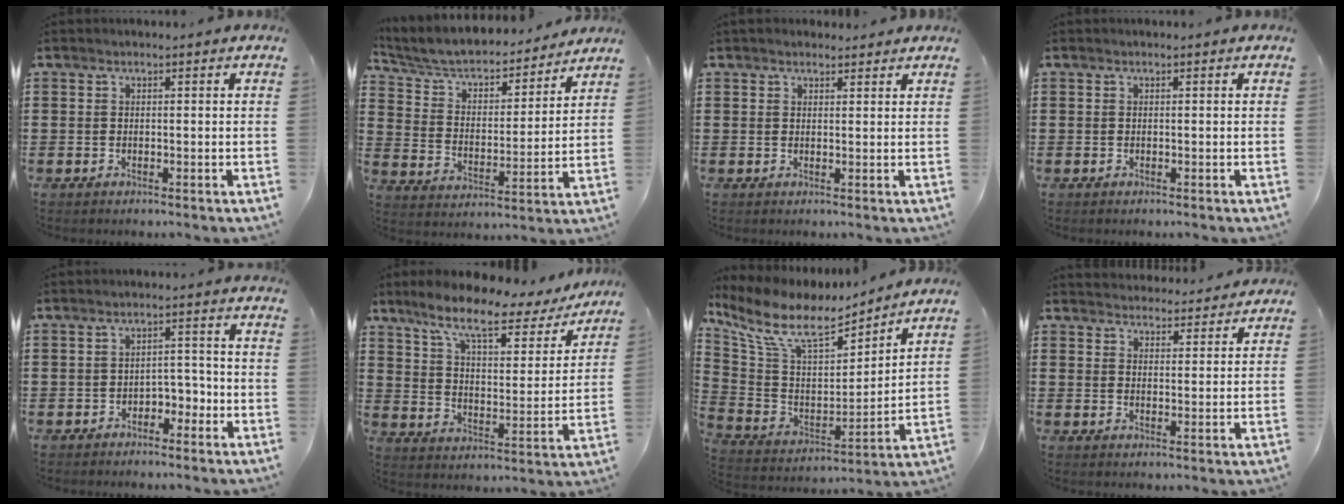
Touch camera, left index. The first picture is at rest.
{"total": 5.3, "force": [4.7, 1.6, 1.9], "torque": [-0.061, -0.035, 0.074]}
{"total": 1.6, "force": [1.5, 0.5, 0.2], "torque": [-0.006, 0.003, 0.029]}
{"total": 0.0}
{"total": 3.1, "force": [-2.3, 1.6, 1.4], "torque": [-0.031, 0.006, -0.049]}
{"total": 9.7, "force": [7.2, 2.1, 6.1], "torque": [-0.136, -0.033, 0.117]}
{"total": 10.2, "force": [7.4, 3.7, 5.9], "torque": [-0.148, -0.040, 0.126]}
{"total": 3.5, "force": [3.4, 0.4, -0.1], "torque": [-0.010, -0.015, 0.064]}